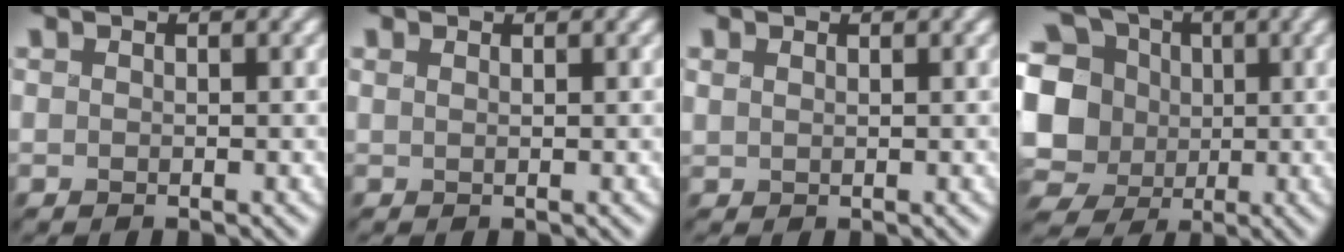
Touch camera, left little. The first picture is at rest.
{"total": 0.0}
{"total": 0.5, "force": [0.4, 0.3, 0.1], "torque": [-0.005, -0.001, 0.010]}
{"total": 15.7, "force": [-0.5, 14.3, 6.5], "torque": [-0.174, 0.018, -0.037]}